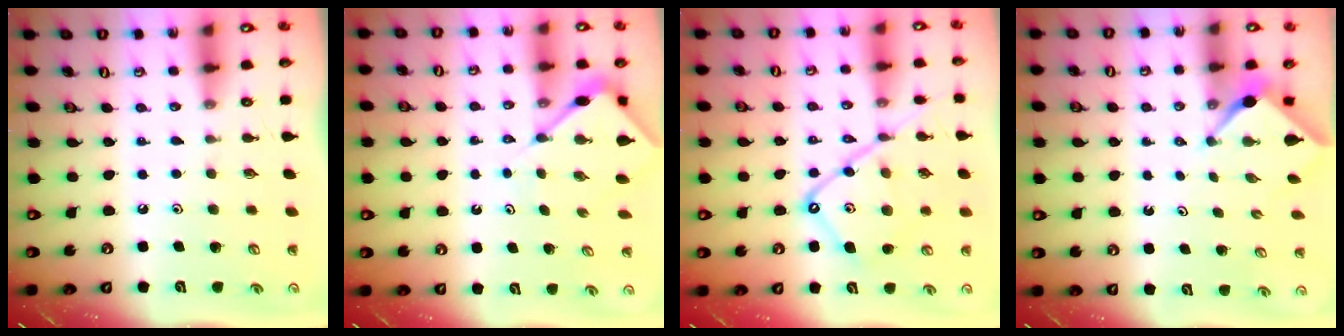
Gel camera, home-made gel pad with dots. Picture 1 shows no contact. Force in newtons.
{"total": 5.6, "press": 5.5, "slide": 0.6}
{"total": 15.8, "press": 15.7, "slide": 1.6}
{"total": 2.5, "press": 2.5, "slide": 0.2}